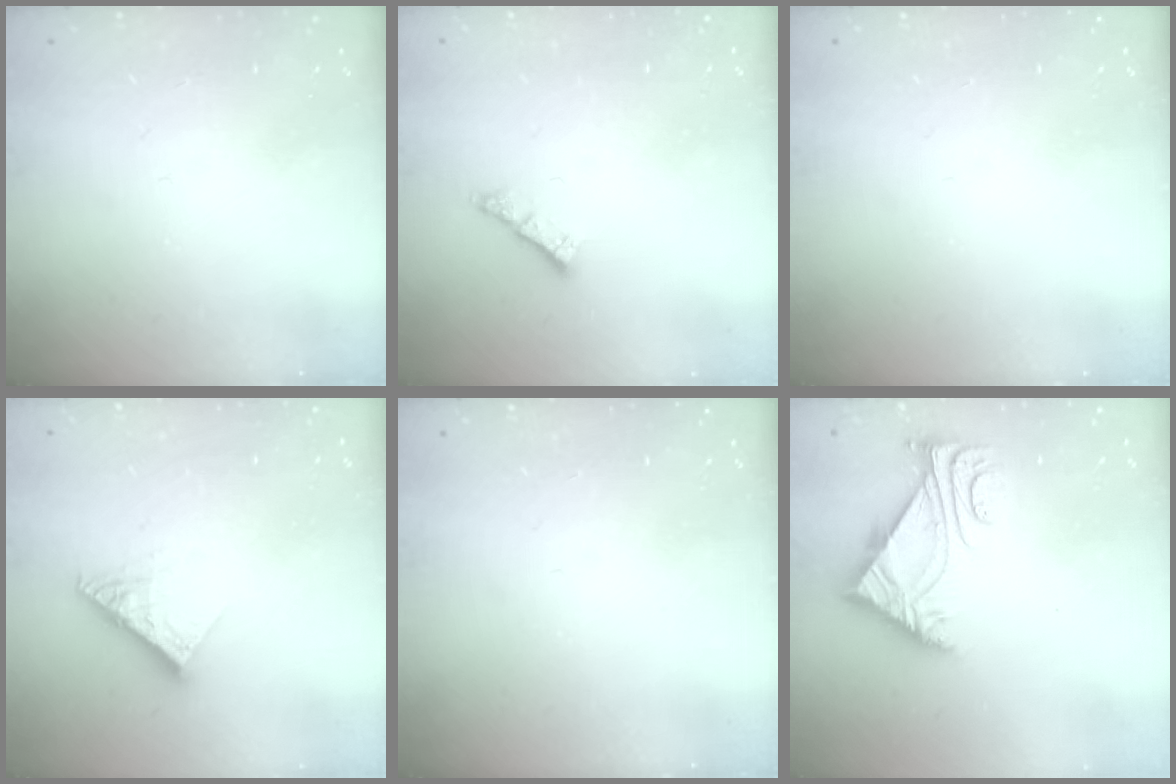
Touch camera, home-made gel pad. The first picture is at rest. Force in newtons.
{"total": 1.2, "press": 1.2, "slide": 0.3}
{"total": 0.0}
{"total": 10.0, "press": 9.9, "slide": 1.1}
{"total": 0.0}
{"total": 5.4, "press": 5.2, "slide": 1.1}